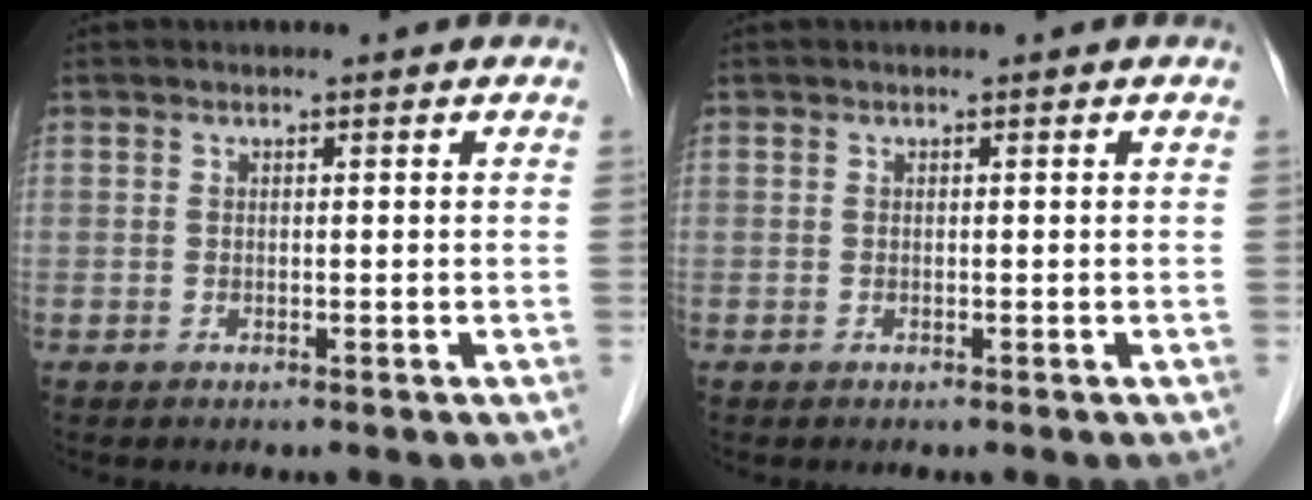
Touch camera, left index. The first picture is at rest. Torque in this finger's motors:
{"motor_torque": [0.00, 0.00, 0.00, 0.00]}